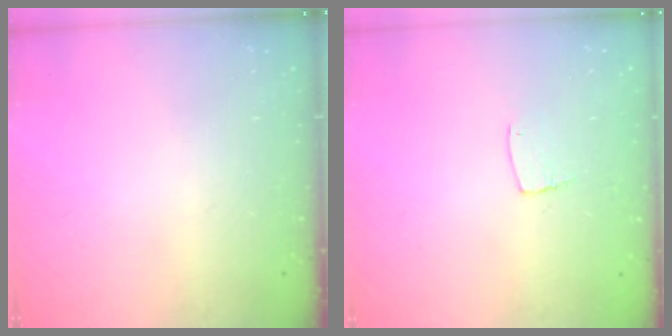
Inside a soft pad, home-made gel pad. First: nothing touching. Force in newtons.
{"total": 5.1, "press": 5.1, "slide": 0.4}